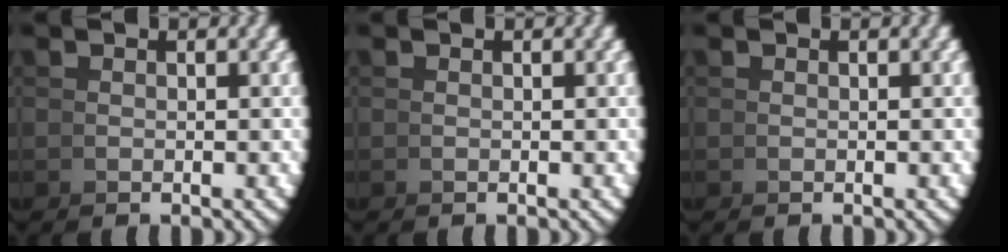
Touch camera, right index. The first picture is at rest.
{"total": 0.0}
{"total": 0.0}